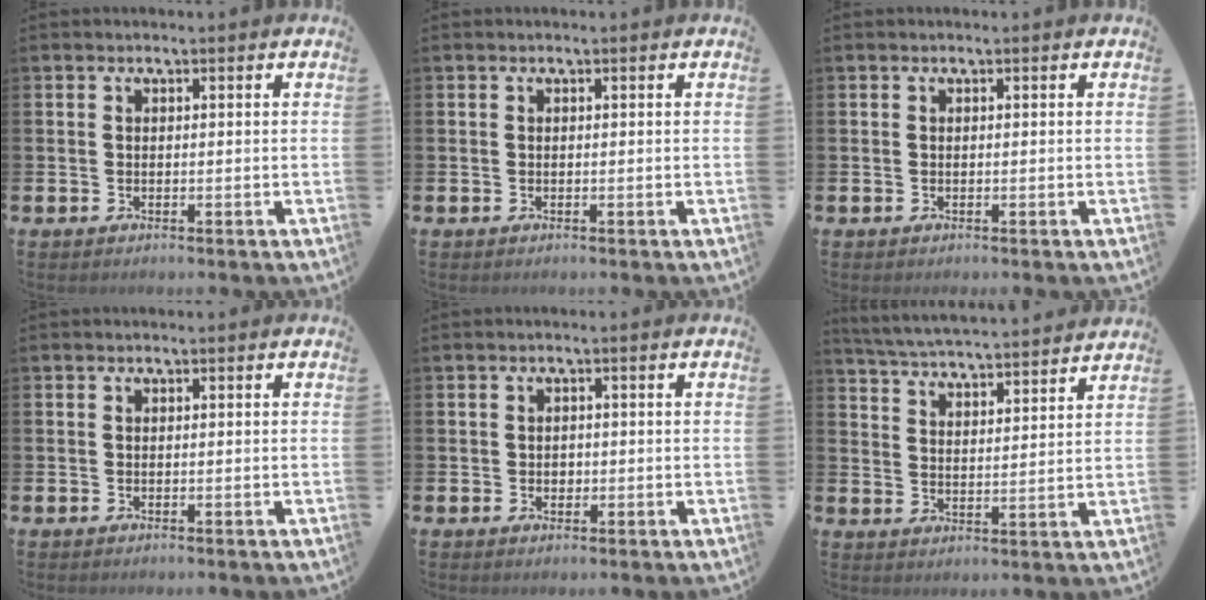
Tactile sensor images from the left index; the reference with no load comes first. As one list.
[{"total": 0.0}, {"total": 0.0}, {"total": 0.0}, {"total": 1.2, "force": [0.1, 1.1, 0.5], "torque": [0.004, 0.004, -0.004]}, {"total": 5.2, "force": [5.2, -0.1, 0.5], "torque": [-0.036, -0.042, 0.090]}]